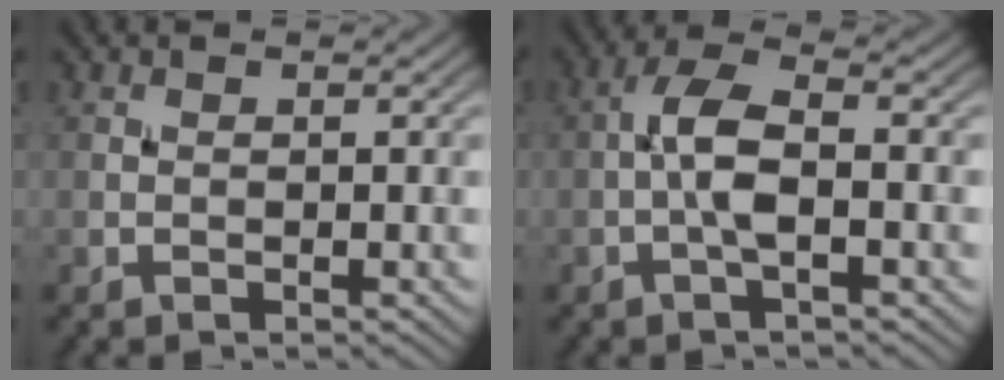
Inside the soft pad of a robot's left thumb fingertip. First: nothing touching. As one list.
[{"total": 5.0, "force": [-0.9, 1.5, 4.7], "torque": [-0.100, 0.015, -0.027]}]